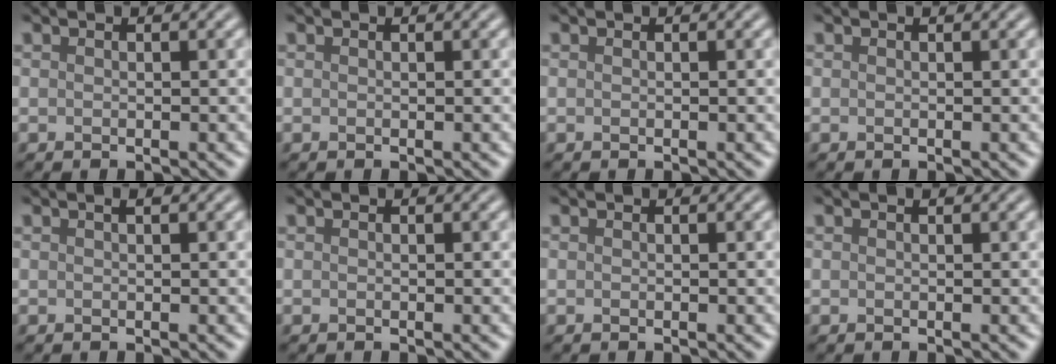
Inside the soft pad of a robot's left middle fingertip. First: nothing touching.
{"total": 0.0}
{"total": 0.0}
{"total": 0.0}
{"total": 0.6, "force": [0.4, 0.1, 0.5], "torque": [-0.008, 0.003, 0.005]}
{"total": 0.0}
{"total": 0.0}
{"total": 0.0}